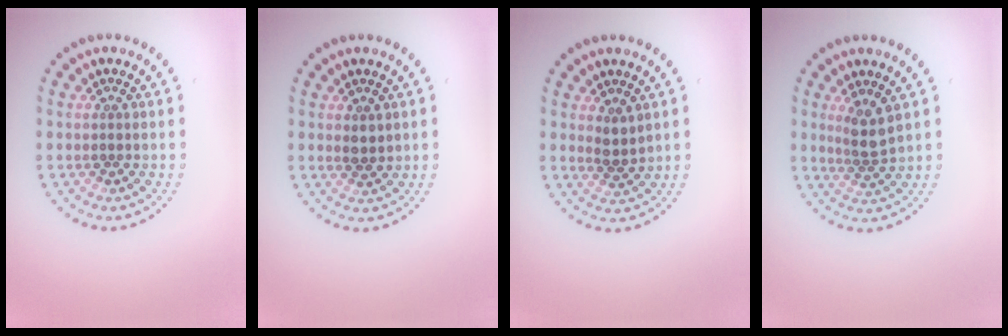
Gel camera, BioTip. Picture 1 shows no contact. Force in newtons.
{"total": 1.3, "press": 1.2, "slide": 0.4}
{"total": 1.6, "press": 1.3, "slide": 0.9}
{"total": 2.5, "press": 2.0, "slide": 1.6}